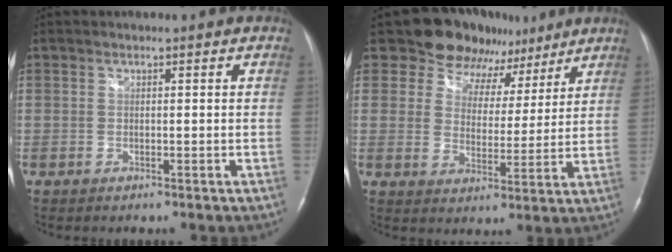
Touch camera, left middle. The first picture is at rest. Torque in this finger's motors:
{"motor_torque": [0.26, -0.20, -0.03, -0.01]}